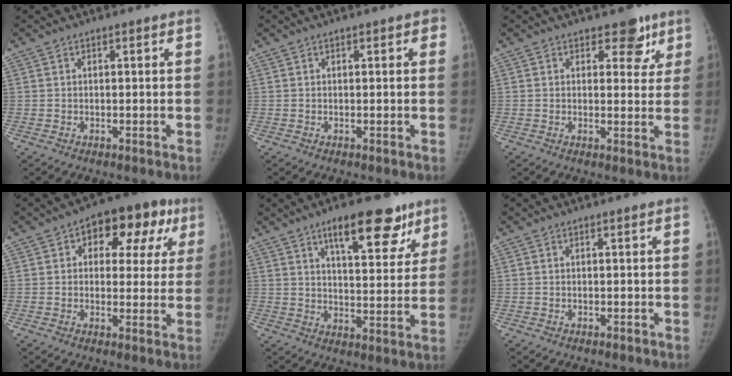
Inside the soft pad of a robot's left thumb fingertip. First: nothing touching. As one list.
[{"total": 1.2, "force": [0.4, 0.7, 0.8], "torque": [0.000, 0.003, 0.002]}, {"total": 5.5, "force": [3.2, 3.5, 2.8], "torque": [0.008, -0.012, 0.037]}, {"total": 13.8, "force": [5.1, 8.5, 9.6], "torque": [-0.064, 0.014, 0.061]}, {"total": 14.6, "force": [9.0, 5.7, 10.0], "torque": [-0.097, -0.034, 0.132]}, {"total": 0.0}]